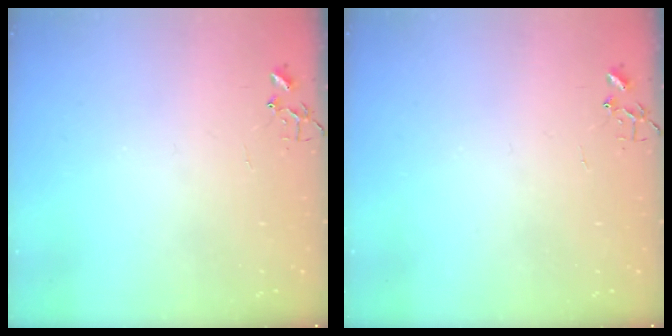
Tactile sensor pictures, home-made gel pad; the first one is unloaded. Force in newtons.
{"total": 0.0}